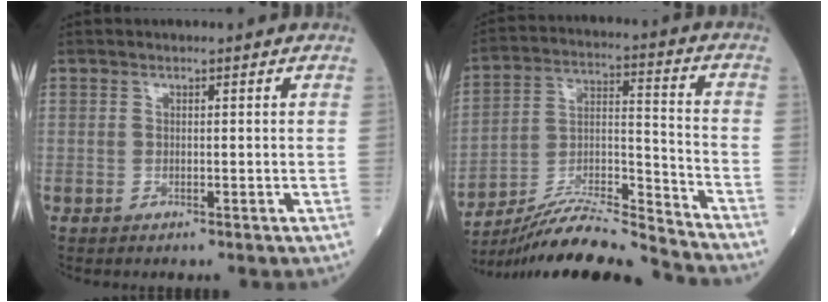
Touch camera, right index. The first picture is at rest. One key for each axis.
{"total": 16.5, "fx": -15.8, "fy": -0.9, "fz": 4.7, "tx": -0.082, "ty": 0.015, "tz": -0.279}